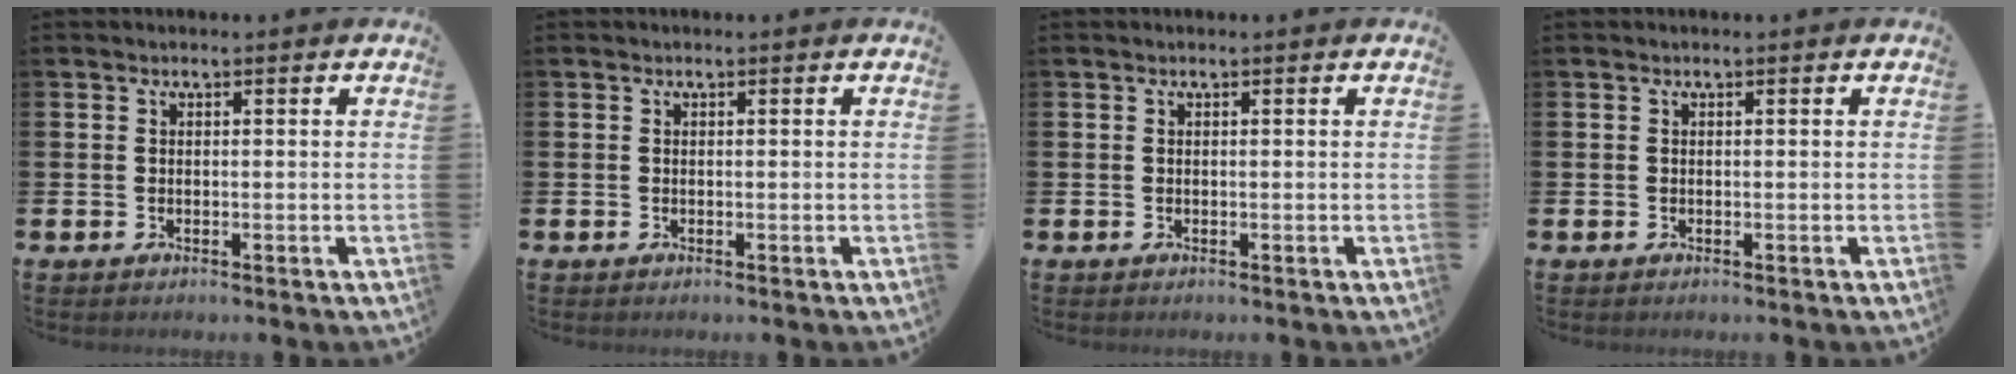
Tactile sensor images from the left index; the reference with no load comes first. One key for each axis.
{"total": 0.0}
{"total": 0.0}
{"total": 0.0}